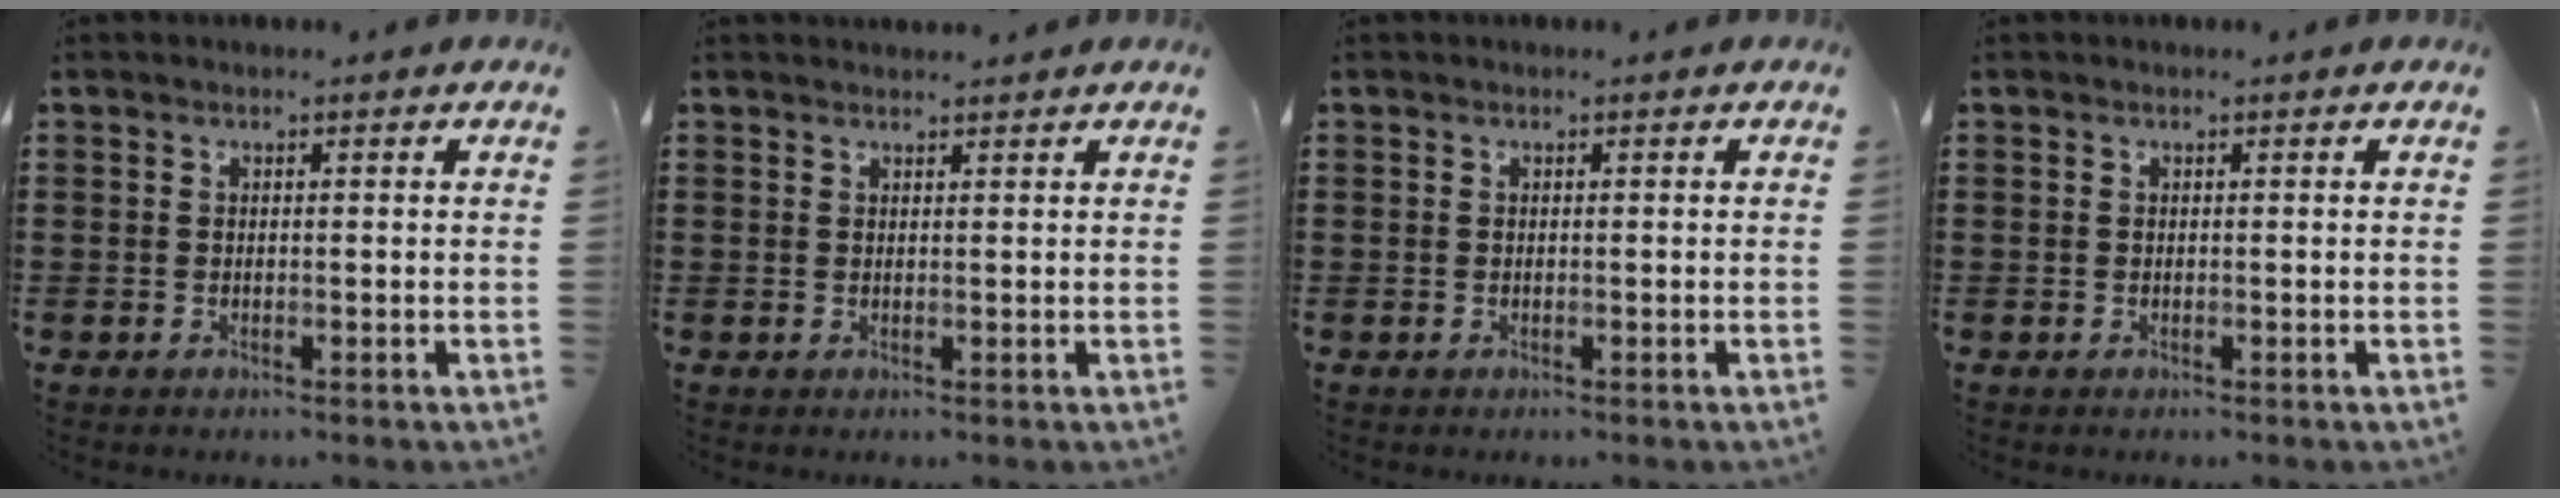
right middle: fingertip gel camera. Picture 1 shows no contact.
{"total": 1.1, "force": [1.1, -0.2, 0.0], "torque": [-0.002, -0.001, 0.022]}
{"total": 0.0}
{"total": 0.0}